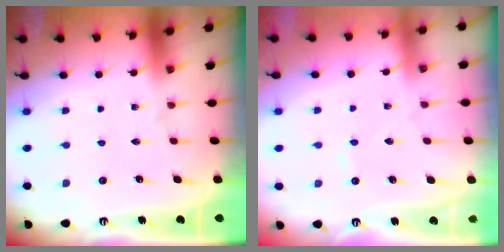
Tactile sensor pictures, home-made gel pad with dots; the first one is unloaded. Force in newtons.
{"total": 2.7, "press": 2.7, "slide": 0.4}